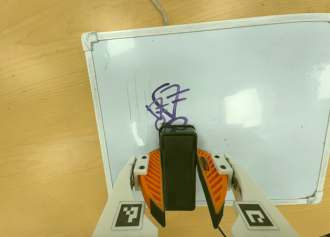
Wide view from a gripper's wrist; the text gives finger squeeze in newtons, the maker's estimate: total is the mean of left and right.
{"total": 5.6, "left": 4.5, "right": 6.6}